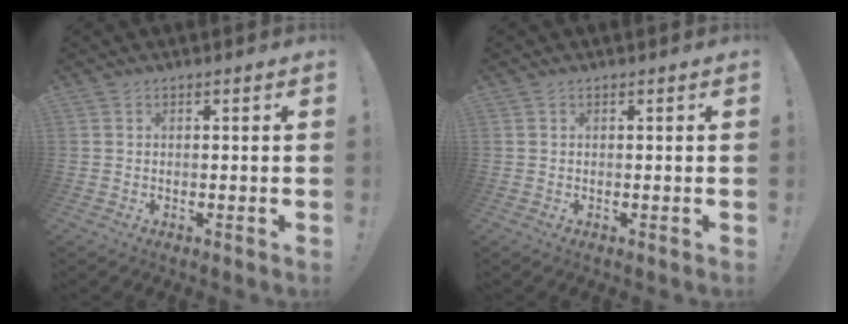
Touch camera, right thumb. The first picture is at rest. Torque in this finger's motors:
{"motor_torque": [-0.04, 0.19, 0.21, 0.20, -0.07]}